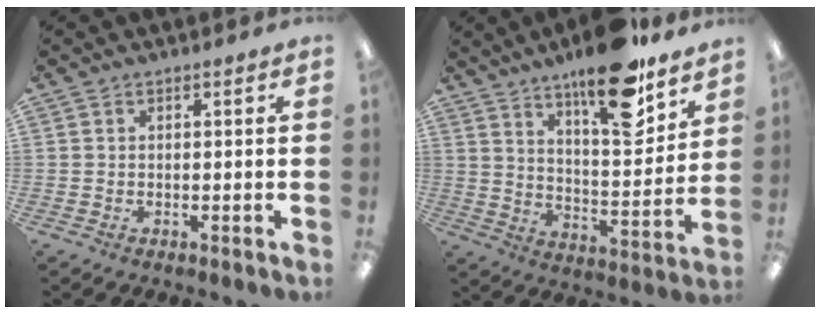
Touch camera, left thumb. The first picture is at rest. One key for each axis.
{"total": 19.0, "fx": 13.8, "fy": 5.9, "fz": 11.6, "tx": -0.170, "ty": -0.089, "tz": 0.227}